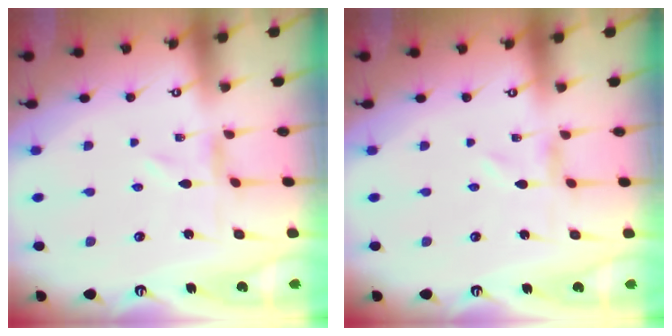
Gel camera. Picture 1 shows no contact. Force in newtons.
{"total": 0.0}